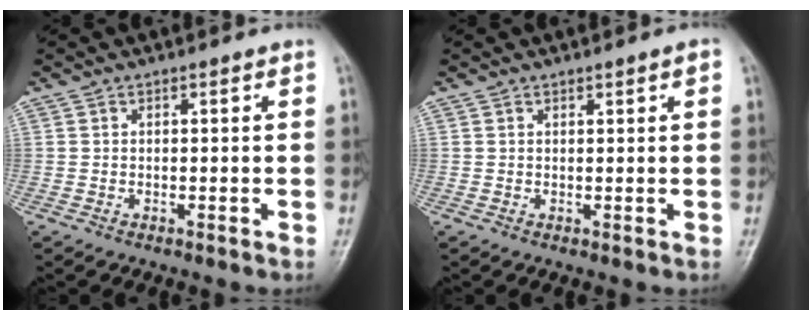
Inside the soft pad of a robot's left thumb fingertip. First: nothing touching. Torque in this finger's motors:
{"motor_torque": [-0.11, -0.02, 0.03, 0.11, 0.02]}